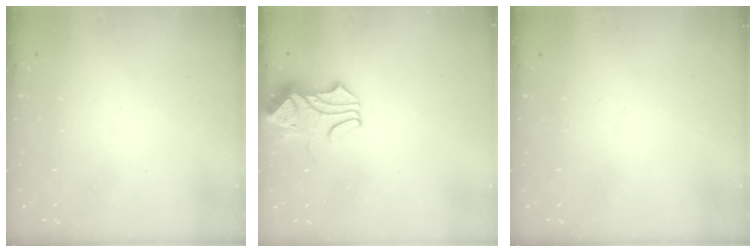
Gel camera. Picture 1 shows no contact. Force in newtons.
{"total": 1.8, "press": 1.6, "slide": 0.7}
{"total": 0.0}